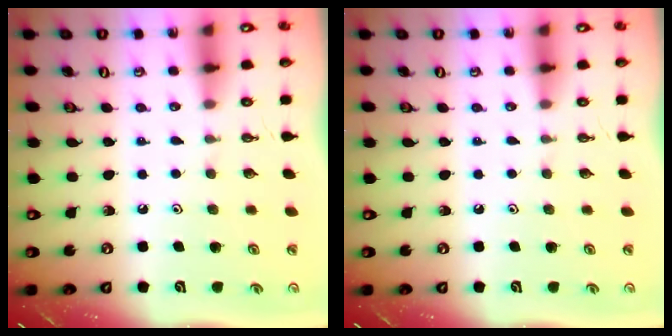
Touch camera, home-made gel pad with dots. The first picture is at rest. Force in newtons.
{"total": 0.0}